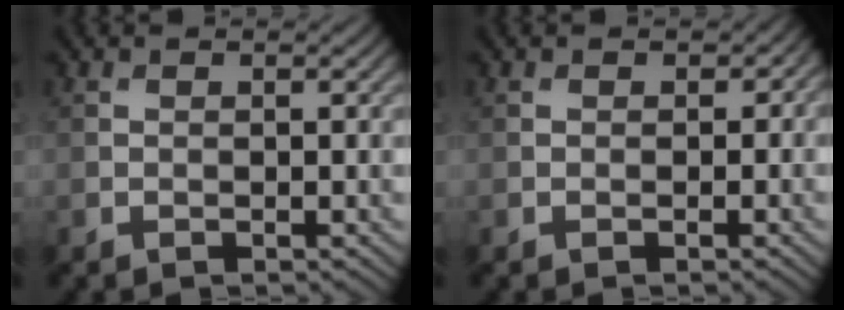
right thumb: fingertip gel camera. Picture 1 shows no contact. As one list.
[{"total": 0.6, "force": [-0.1, 0.6, 0.1], "torque": [0.002, -0.006, -0.002]}]